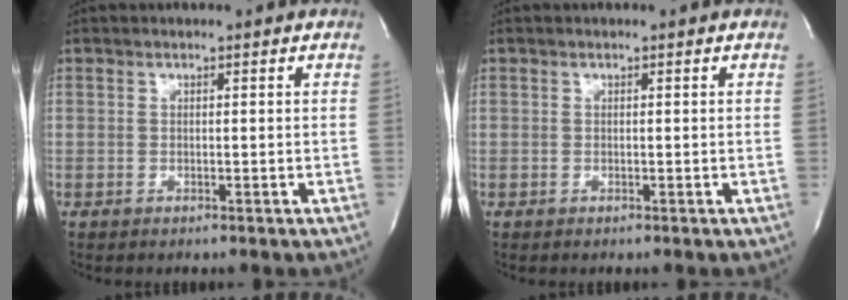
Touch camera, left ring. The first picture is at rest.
{"total": 0.0}